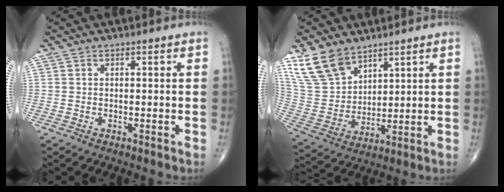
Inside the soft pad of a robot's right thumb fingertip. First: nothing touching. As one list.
[{"total": 11.9, "force": [8.4, 6.8, 5.1], "torque": [-0.090, -0.034, 0.187]}]